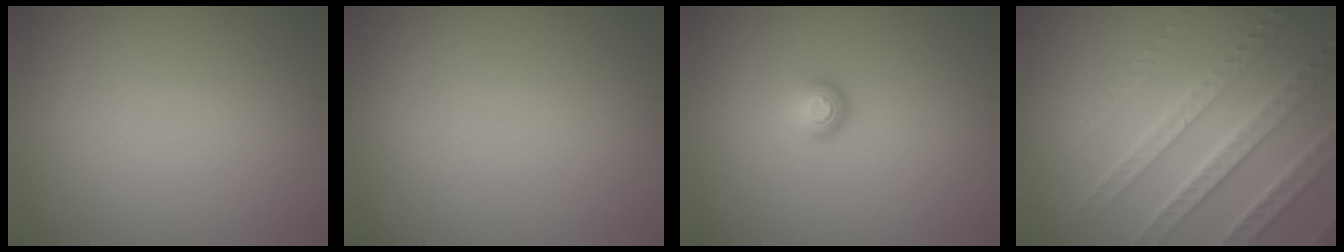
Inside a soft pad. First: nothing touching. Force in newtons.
{"total": 0.0}
{"total": 1.4, "press": 1.0, "slide": 1.0}
{"total": 6.2, "press": 5.0, "slide": 3.8}